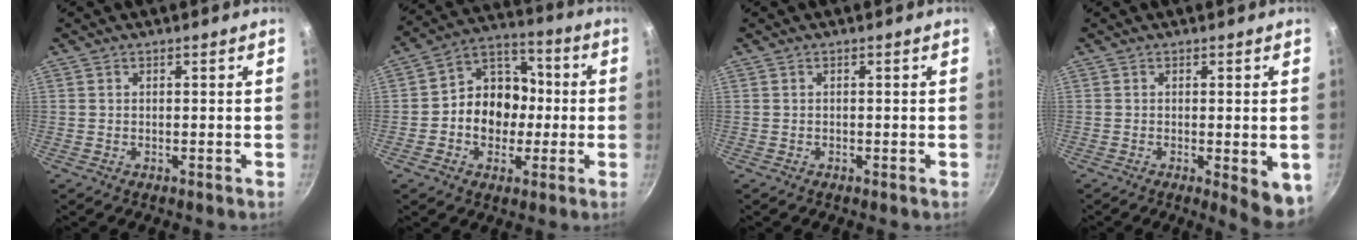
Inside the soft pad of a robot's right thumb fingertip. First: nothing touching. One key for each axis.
{"total": 13.2, "fx": -1.2, "fy": 11.0, "fz": 7.3, "tx": -0.067, "ty": 0.033, "tz": -0.037}
{"total": 0.0}
{"total": 6.3, "fx": -1.4, "fy": 1.8, "fz": 5.8, "tx": -0.059, "ty": -0.008, "tz": -0.014}